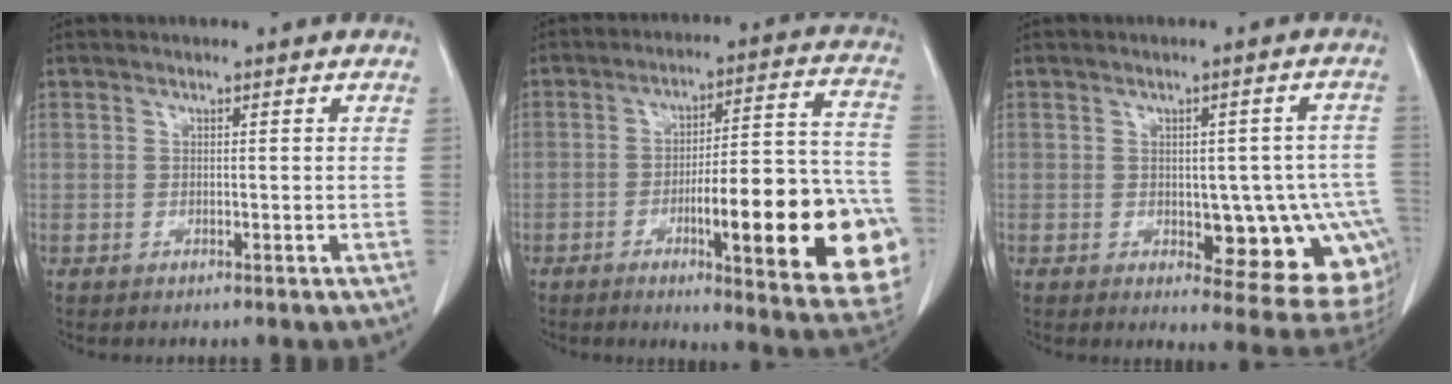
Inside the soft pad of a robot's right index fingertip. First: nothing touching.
{"total": 23.4, "force": [-6.9, 3.5, 22.1], "torque": [-0.215, 0.017, -0.082]}
{"total": 13.4, "force": [-2.6, 5.2, 12.1], "torque": [-0.092, 0.015, -0.015]}